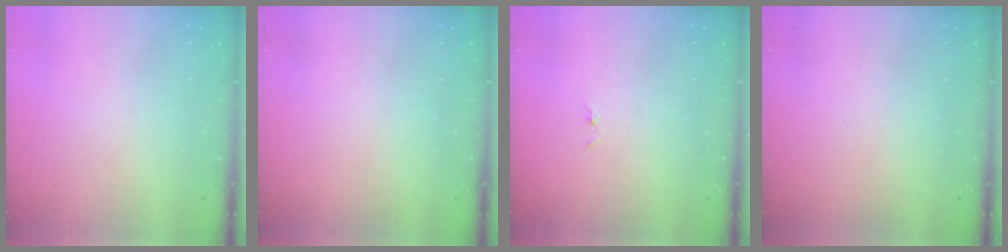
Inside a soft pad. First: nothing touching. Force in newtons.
{"total": 0.0}
{"total": 0.7, "press": 0.7, "slide": 0.1}
{"total": 0.0}